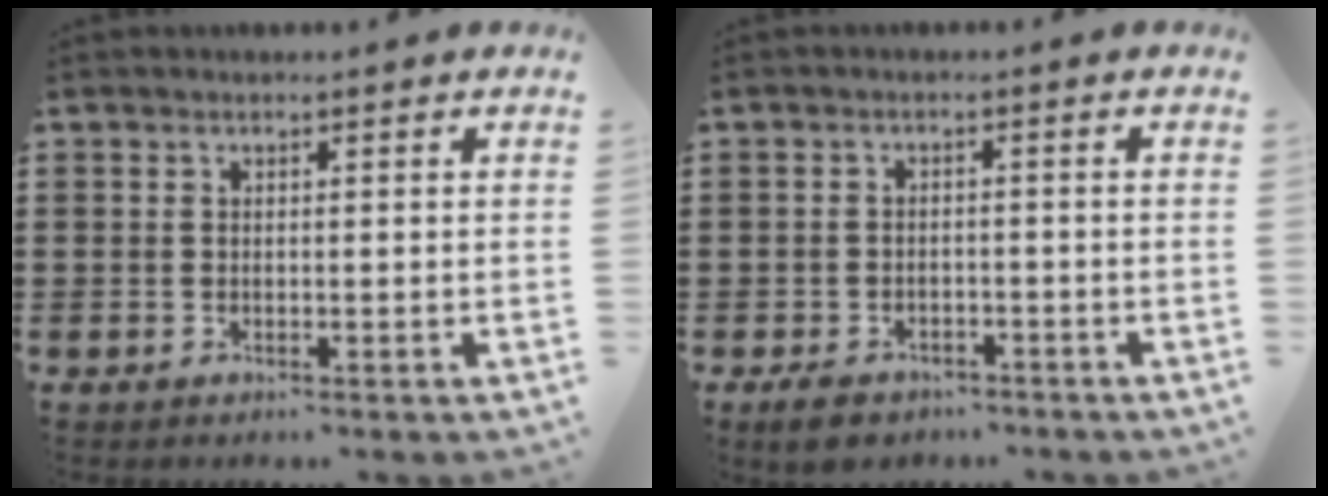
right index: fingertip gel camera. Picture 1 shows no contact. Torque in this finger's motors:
{"motor_torque": [-0.78, 1.36, -0.77, -0.21]}